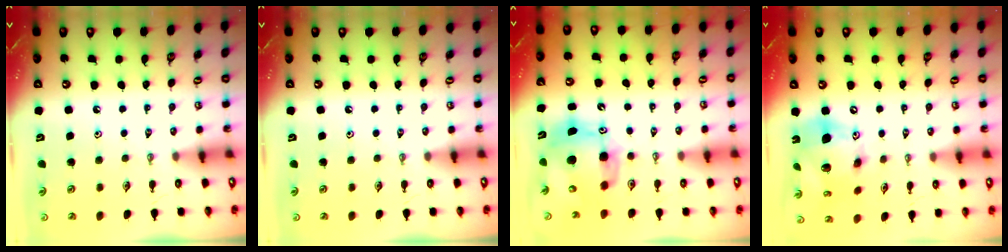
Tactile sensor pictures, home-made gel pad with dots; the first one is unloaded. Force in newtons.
{"total": 0.0}
{"total": 12.6, "press": 12.5, "slide": 1.7}
{"total": 16.9, "press": 16.6, "slide": 3.2}